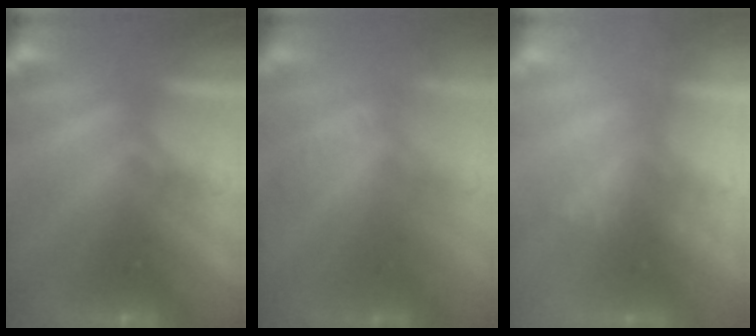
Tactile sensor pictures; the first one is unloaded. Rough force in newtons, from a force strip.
{"total": 1.1}
{"total": 1.6}